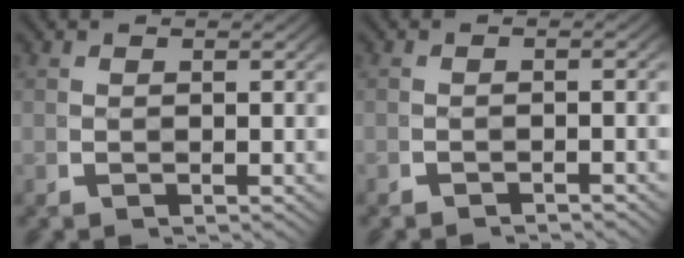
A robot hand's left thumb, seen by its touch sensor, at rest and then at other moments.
{"total": 1.4, "force": [-1.4, 0.2, 0.1], "torque": [0.001, 0.003, -0.030]}